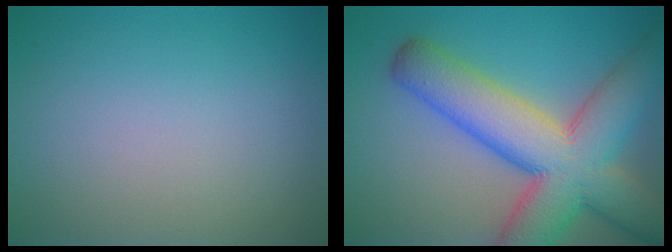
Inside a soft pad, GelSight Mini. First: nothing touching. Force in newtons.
{"total": 12.1, "press": 12.0, "slide": 0.5}